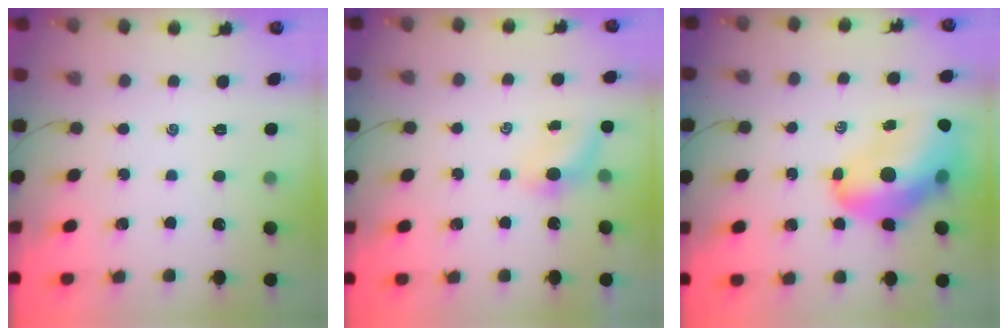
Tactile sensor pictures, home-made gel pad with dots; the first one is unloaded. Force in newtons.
{"total": 4.1, "press": 4.0, "slide": 0.6}
{"total": 16.7, "press": 16.1, "slide": 4.6}